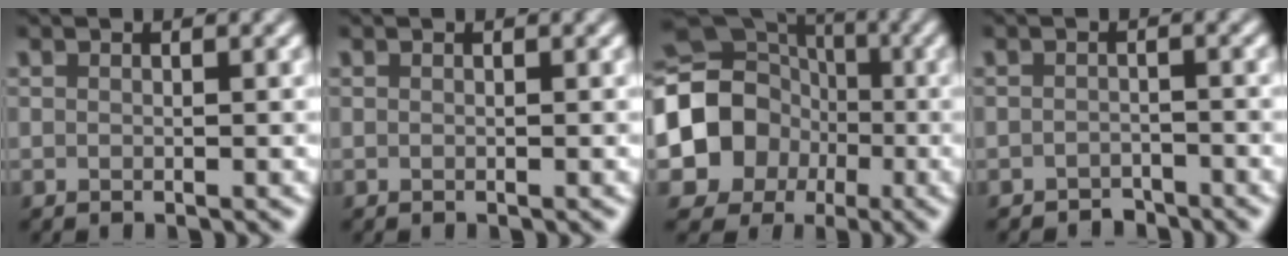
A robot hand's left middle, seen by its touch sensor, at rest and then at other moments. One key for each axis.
{"total": 0.0}
{"total": 11.0, "fx": -1.9, "fy": 9.6, "fz": 5.1, "tx": -0.085, "ty": -0.017, "tz": -0.054}
{"total": 1.3, "fx": -1.2, "fy": 0.5, "fz": 0.0, "tx": 0.004, "ty": 0.003, "tz": -0.023}